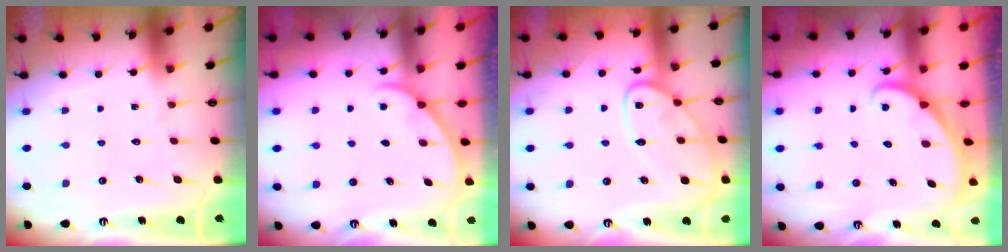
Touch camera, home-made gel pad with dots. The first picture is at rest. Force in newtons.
{"total": 2.1, "press": 2.0, "slide": 0.3}
{"total": 12.0, "press": 12.0, "slide": 0.7}
{"total": 1.7, "press": 1.7, "slide": 0.0}